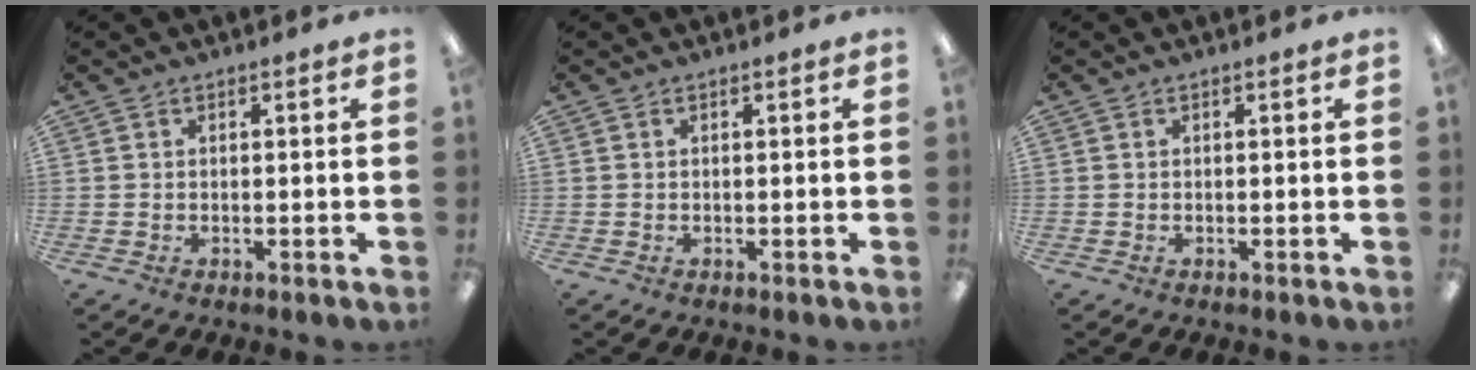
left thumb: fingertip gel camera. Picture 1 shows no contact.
{"total": 0.0}
{"total": 0.0}